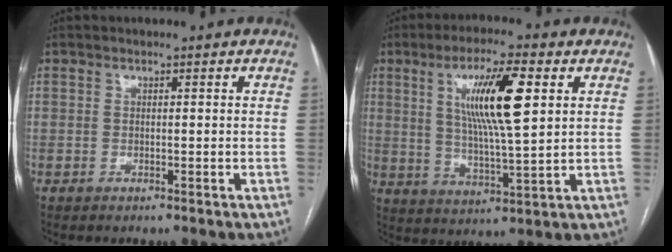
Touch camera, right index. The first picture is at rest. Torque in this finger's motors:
{"motor_torque": [1.34, 0.80, 0.51, 0.21]}